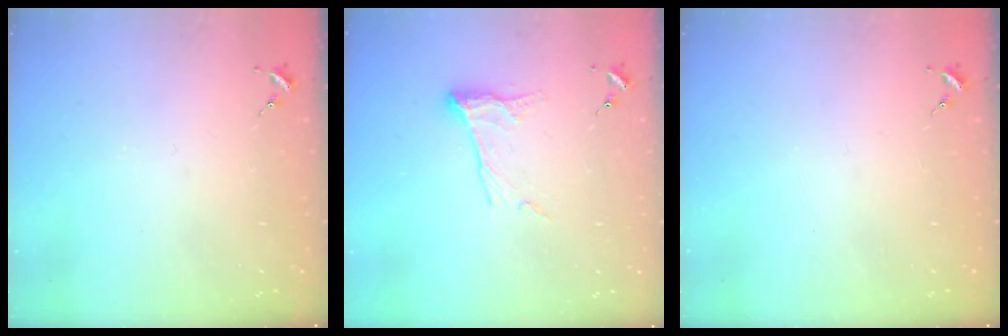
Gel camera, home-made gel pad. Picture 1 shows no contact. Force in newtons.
{"total": 10.0, "press": 10.0, "slide": 0.7}
{"total": 0.0}